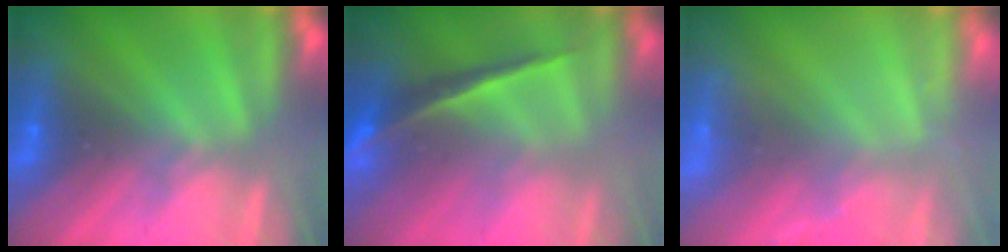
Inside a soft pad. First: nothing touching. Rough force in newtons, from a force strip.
{"total": 2.0}
{"total": 2.9}